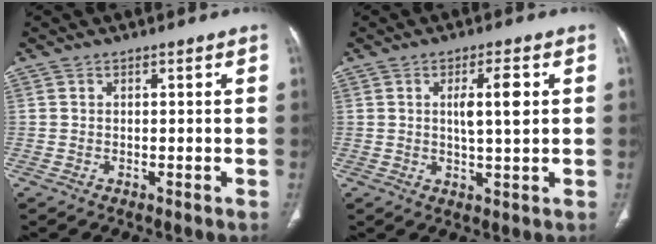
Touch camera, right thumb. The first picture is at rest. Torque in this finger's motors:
{"motor_torque": [-0.30, -0.35, 0.28, 0.49, 0.05]}